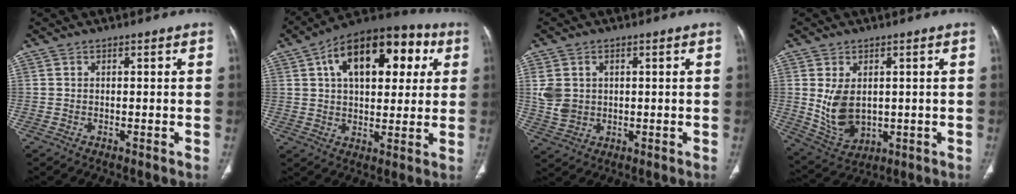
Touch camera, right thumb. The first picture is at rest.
{"total": 21.5, "force": [6.9, 11.9, 16.5], "torque": [-0.211, 0.019, 0.097]}
{"total": 6.1, "force": [1.1, 4.9, 3.5], "torque": [-0.064, -0.004, 0.032]}
{"total": 9.0, "force": [0.7, 6.1, 6.6], "torque": [-0.110, -0.013, 0.036]}